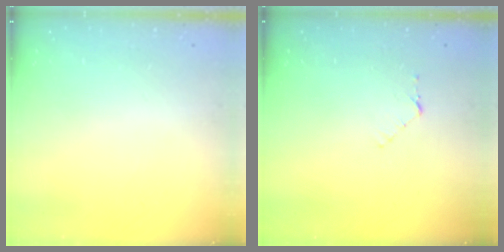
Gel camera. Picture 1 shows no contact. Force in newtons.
{"total": 4.4, "press": 4.4, "slide": 0.4}